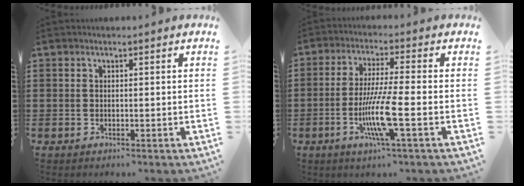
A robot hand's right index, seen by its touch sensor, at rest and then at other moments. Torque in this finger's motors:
{"motor_torque": [2.01, -0.13, 0.41, 0.21]}